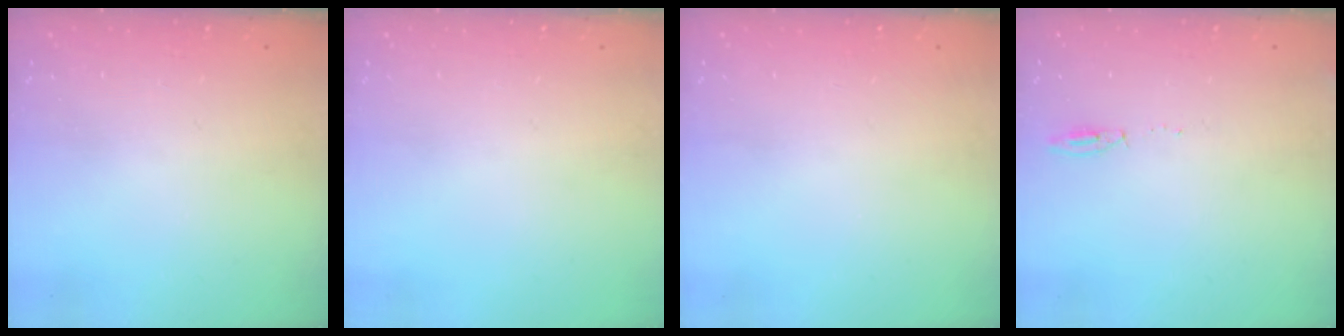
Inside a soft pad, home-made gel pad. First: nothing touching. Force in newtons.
{"total": 0.0}
{"total": 2.7, "press": 2.0, "slide": 1.8}
{"total": 4.0, "press": 3.8, "slide": 1.3}